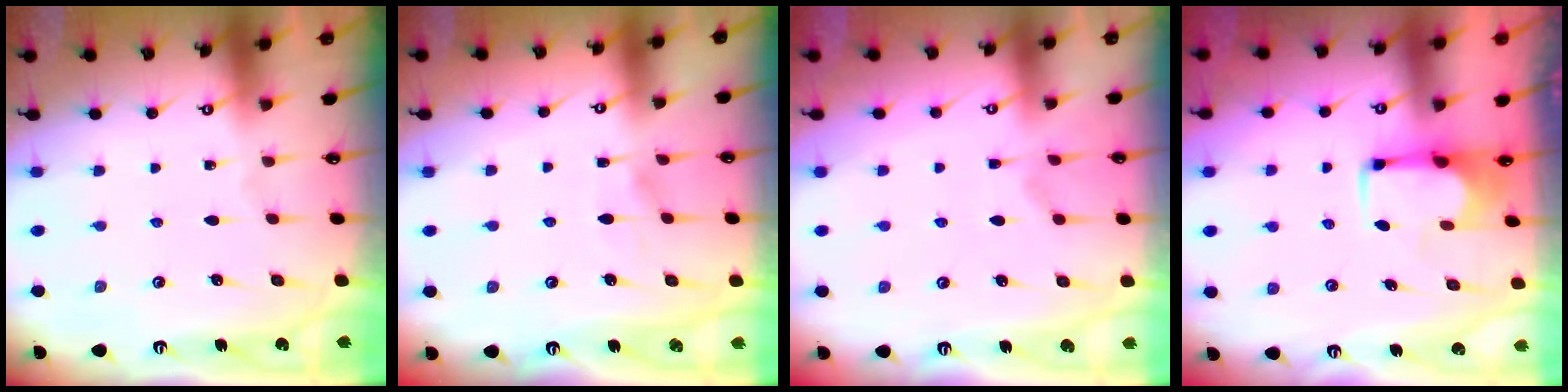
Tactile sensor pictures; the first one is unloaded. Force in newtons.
{"total": 4.9, "press": 4.9, "slide": 0.5}
{"total": 1.1, "press": 0.1, "slide": 1.1}
{"total": 1.8, "press": 1.7, "slide": 0.7}